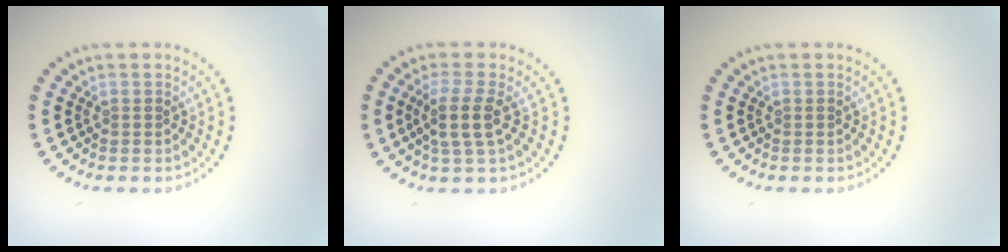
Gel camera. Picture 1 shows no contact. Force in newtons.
{"total": 2.9, "press": 2.4, "slide": 1.6}
{"total": 0.0}